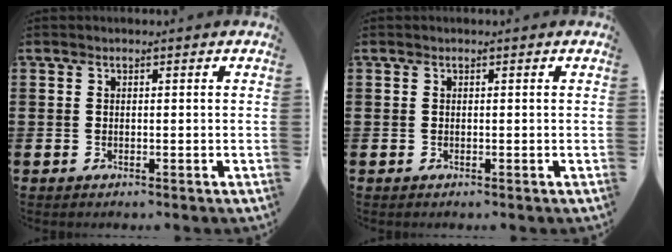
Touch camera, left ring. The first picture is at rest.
{"total": 0.0}